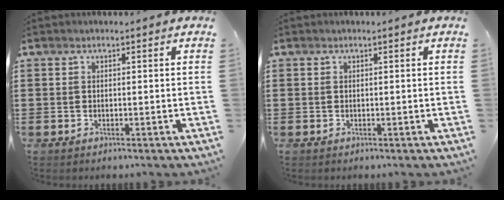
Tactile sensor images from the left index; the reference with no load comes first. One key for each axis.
{"total": 0.0}